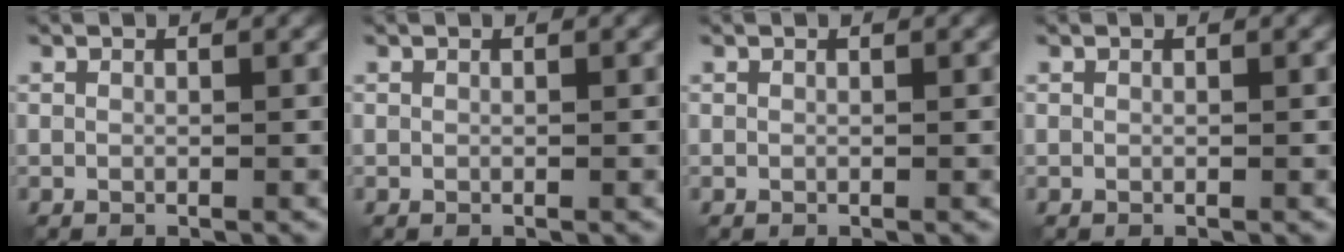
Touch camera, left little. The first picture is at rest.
{"total": 0.0}
{"total": 0.0}
{"total": 0.0}